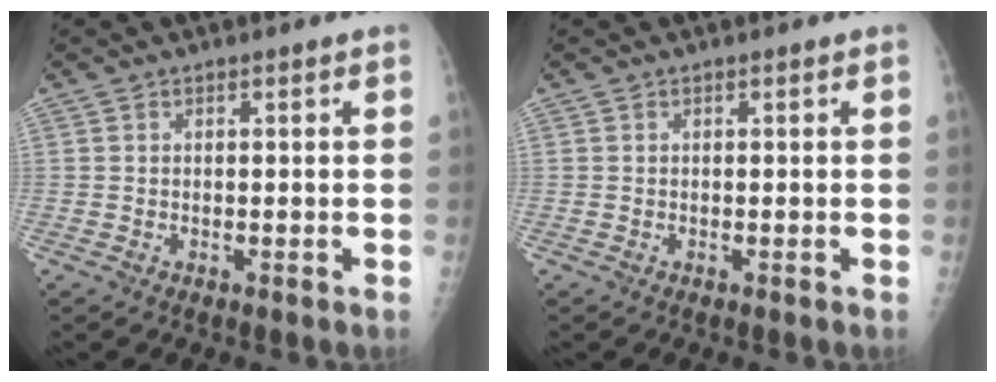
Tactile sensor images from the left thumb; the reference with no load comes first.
{"total": 0.0}